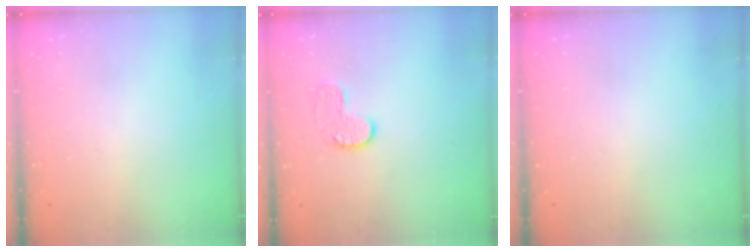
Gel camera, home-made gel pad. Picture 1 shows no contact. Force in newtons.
{"total": 7.4, "press": 7.4, "slide": 0.2}
{"total": 0.0}